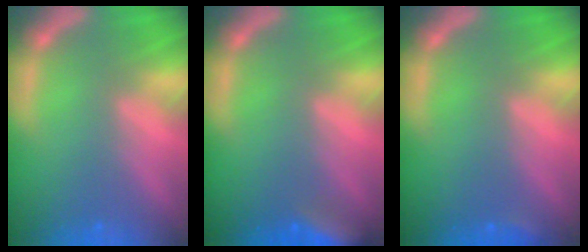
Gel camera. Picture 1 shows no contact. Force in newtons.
{"total": 5.5}
{"total": 0.9}